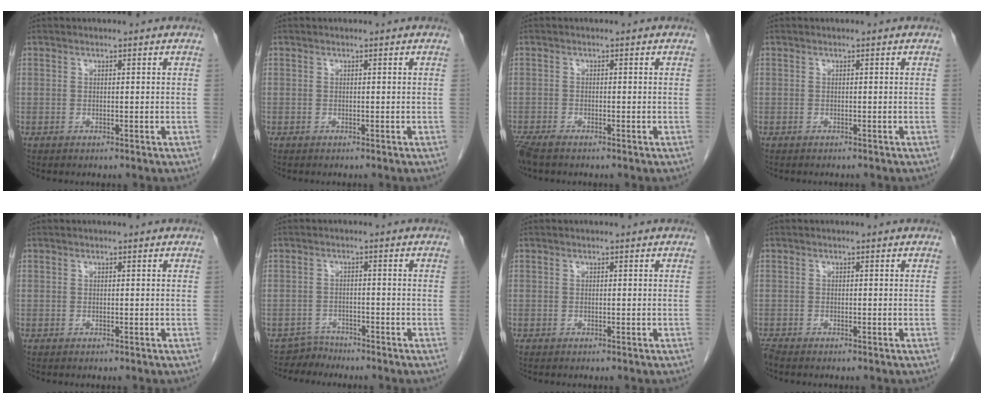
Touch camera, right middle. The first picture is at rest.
{"total": 0.9, "force": [-0.8, 0.2, 0.4], "torque": [-0.007, -0.001, -0.009]}
{"total": 3.4, "force": [-2.8, 0.8, 1.8], "torque": [-0.039, -0.011, -0.049]}
{"total": 1.8, "force": [-1.6, 0.3, 0.7], "torque": [-0.012, -0.002, -0.017]}
{"total": 0.0}
{"total": 2.5, "force": [-2.2, 0.4, -1.1], "torque": [0.023, -0.005, -0.038]}
{"total": 0.0}
{"total": 0.9, "force": [-0.9, 0.0, 0.2], "torque": [-0.013, -0.006, -0.019]}